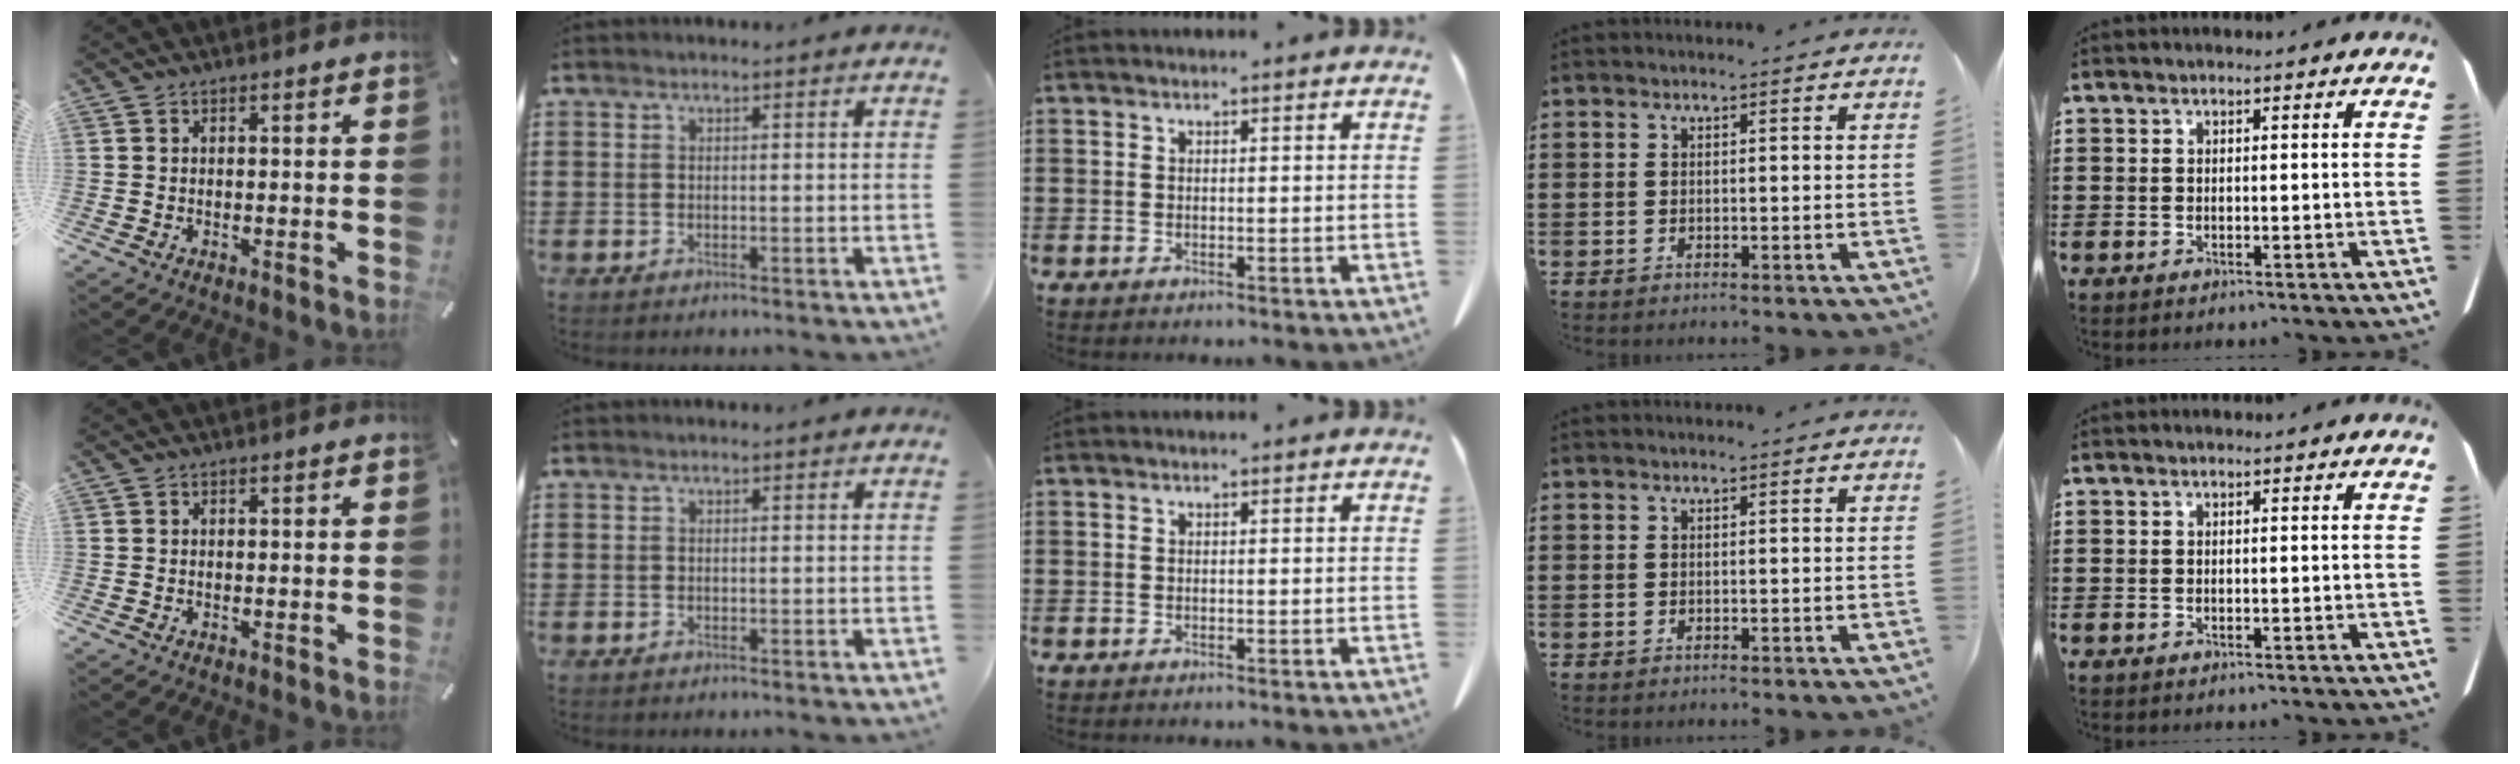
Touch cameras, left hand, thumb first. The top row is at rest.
{}